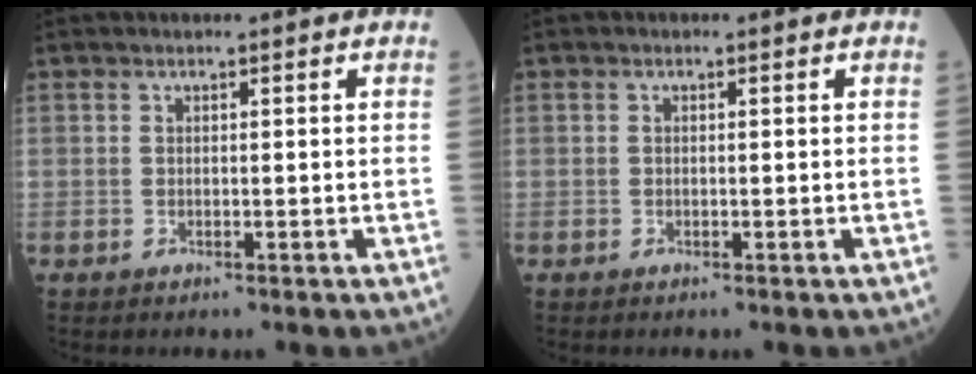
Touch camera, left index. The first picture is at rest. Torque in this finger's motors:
{"motor_torque": [0.01, 0.00, 0.02, 0.00]}